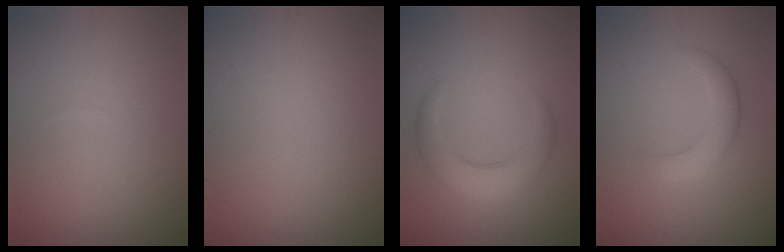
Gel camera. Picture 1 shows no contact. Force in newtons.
{"total": 0.0}
{"total": 3.9, "press": 3.9, "slide": 0.2}
{"total": 2.9, "press": 2.9, "slide": 0.2}